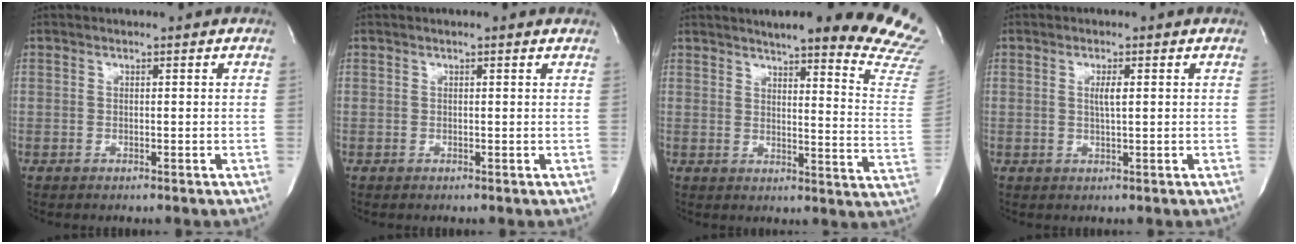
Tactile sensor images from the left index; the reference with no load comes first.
{"total": 1.1, "force": [0.8, 0.1, 0.7], "torque": [-0.011, 0.007, 0.005]}
{"total": 23.2, "force": [20.0, 1.7, 11.6], "torque": [-0.124, -0.097, 0.215]}
{"total": 1.8, "force": [0.0, 0.0, 1.8], "torque": [-0.035, -0.005, -0.001]}